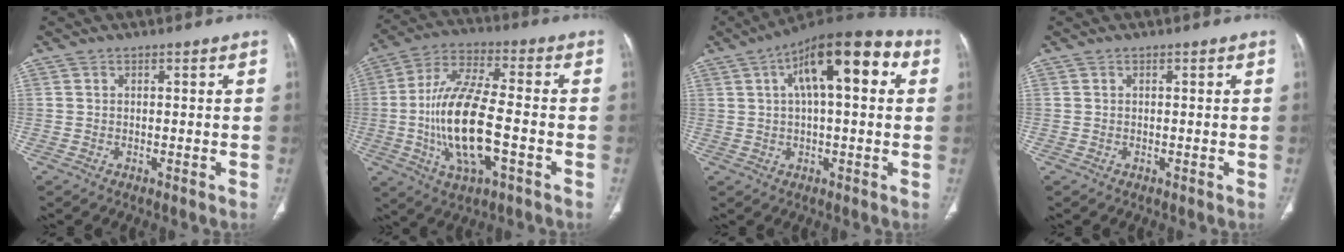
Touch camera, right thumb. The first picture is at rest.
{"total": 17.6, "force": [-3.4, 6.4, 16.0], "torque": [-0.319, 0.018, -0.062]}
{"total": 17.1, "force": [5.3, 6.5, 14.9], "torque": [-0.203, 0.028, 0.072]}
{"total": 0.0}